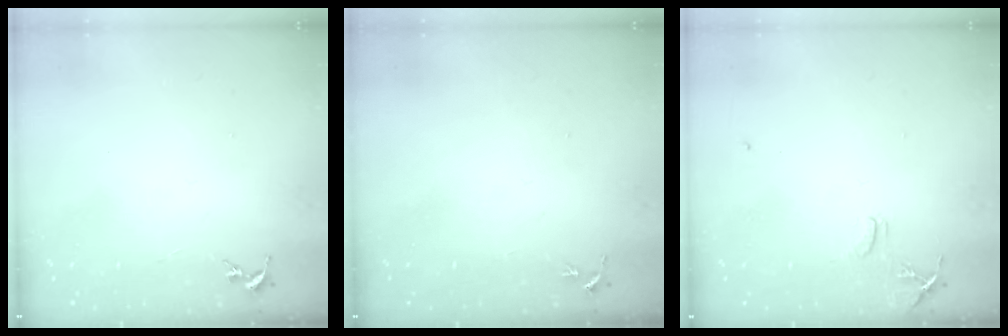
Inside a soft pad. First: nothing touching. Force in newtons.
{"total": 2.6, "press": 2.5, "slide": 0.3}
{"total": 7.1, "press": 7.0, "slide": 0.8}